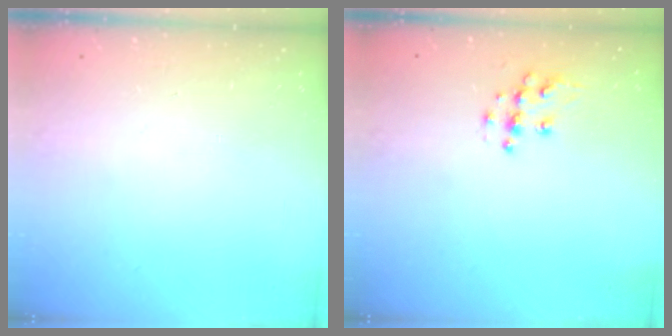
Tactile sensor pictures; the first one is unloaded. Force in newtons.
{"total": 8.9, "press": 8.9, "slide": 0.5}